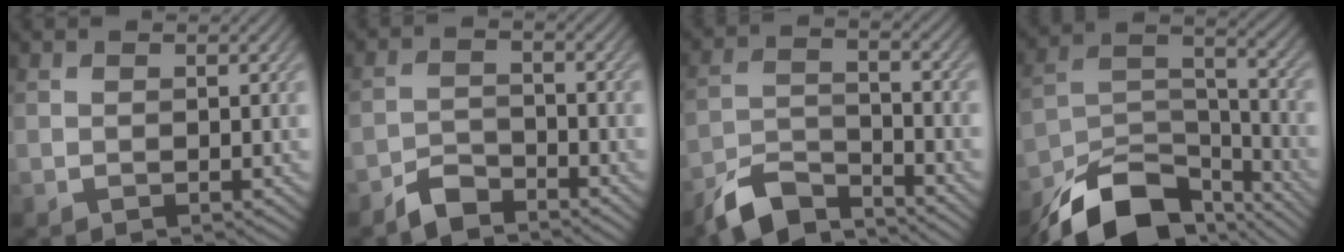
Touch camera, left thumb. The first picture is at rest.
{"total": 3.5, "force": [-3.0, 1.3, 1.3], "torque": [-0.024, 0.002, -0.068]}
{"total": 7.5, "force": [-6.5, 2.2, 3.1], "torque": [-0.063, -0.007, -0.134]}
{"total": 14.8, "force": [-10.9, 6.5, 7.6], "torque": [-0.150, -0.013, -0.193]}